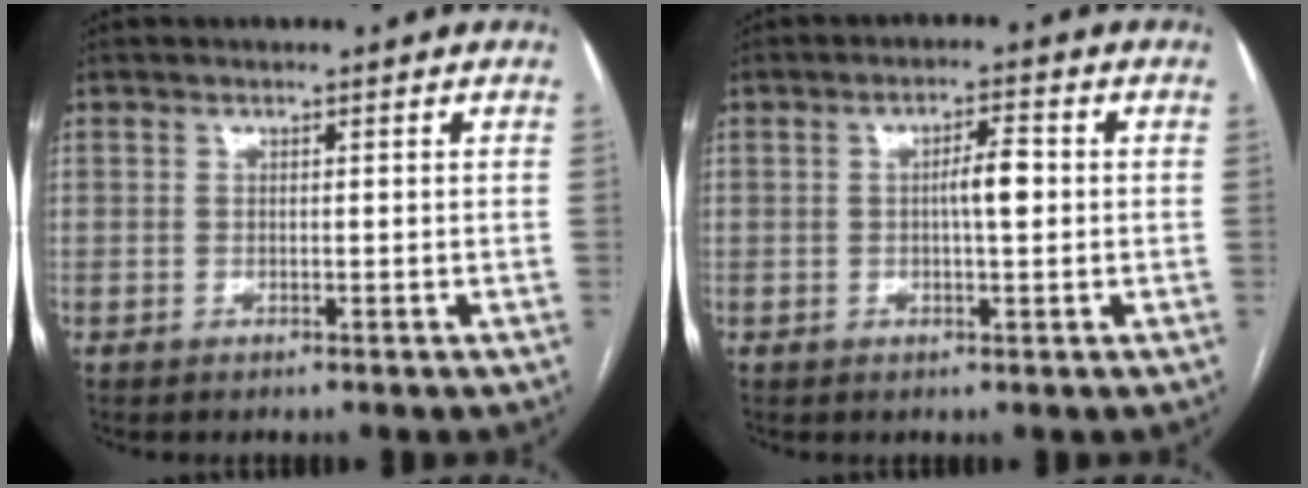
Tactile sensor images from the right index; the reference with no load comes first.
{"total": 3.9, "force": [0.1, 0.7, 3.8], "torque": [-0.064, 0.005, 0.000]}